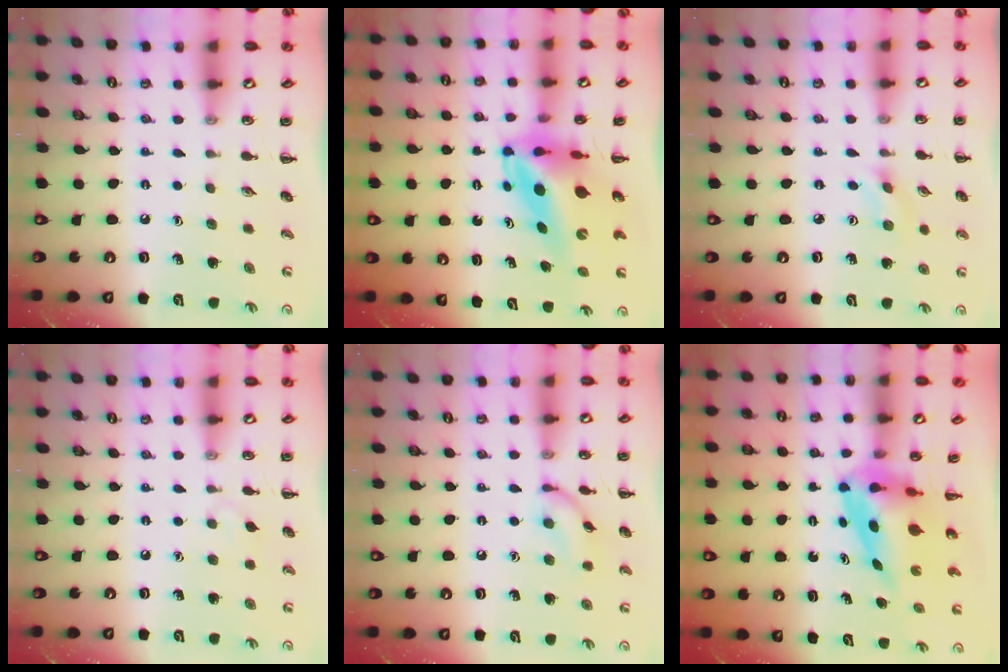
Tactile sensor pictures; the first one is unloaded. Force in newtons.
{"total": 7.2, "press": 6.8, "slide": 2.4}
{"total": 1.4, "press": 1.3, "slide": 0.5}
{"total": 2.9, "press": 2.7, "slide": 1.2}
{"total": 9.2, "press": 9.2, "slide": 0.3}
{"total": 6.3, "press": 5.9, "slide": 2.1}